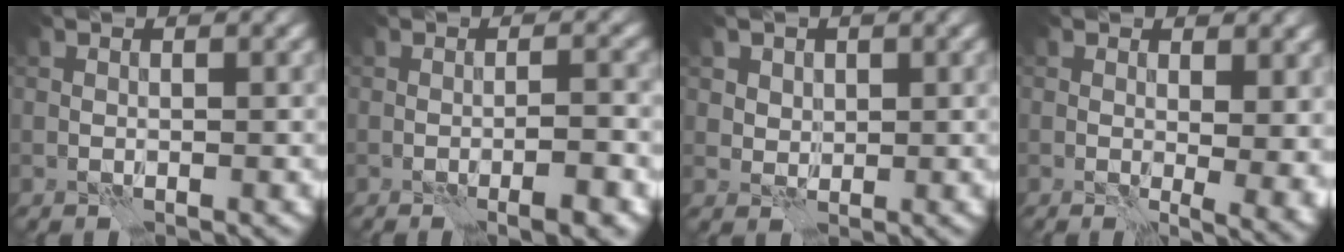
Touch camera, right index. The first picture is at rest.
{"total": 3.3, "force": [-1.2, 0.6, 3.1], "torque": [-0.037, 0.000, -0.017]}
{"total": 2.2, "force": [1.1, 1.8, 0.6], "torque": [-0.014, -0.011, 0.029]}
{"total": 6.0, "force": [1.4, 2.8, 5.1], "torque": [-0.034, -0.006, 0.029]}